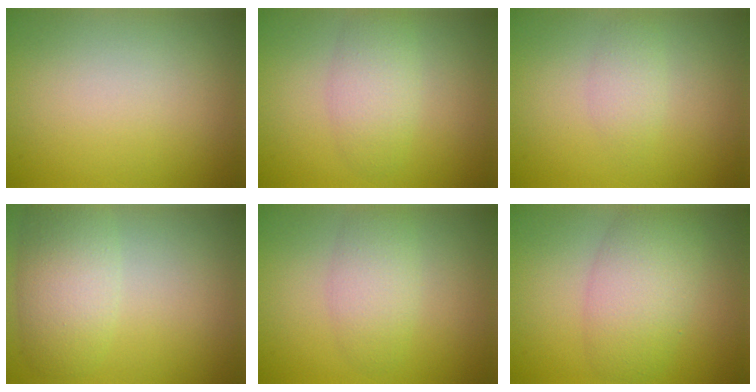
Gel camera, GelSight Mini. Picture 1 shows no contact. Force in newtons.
{"total": 2.9, "press": 2.9, "slide": 0.1}
{"total": 1.5, "press": 1.5, "slide": 0.0}
{"total": 4.7, "press": 4.7, "slide": 0.1}
{"total": 2.9, "press": 2.9, "slide": 0.1}
{"total": 5.3, "press": 5.3, "slide": 0.3}